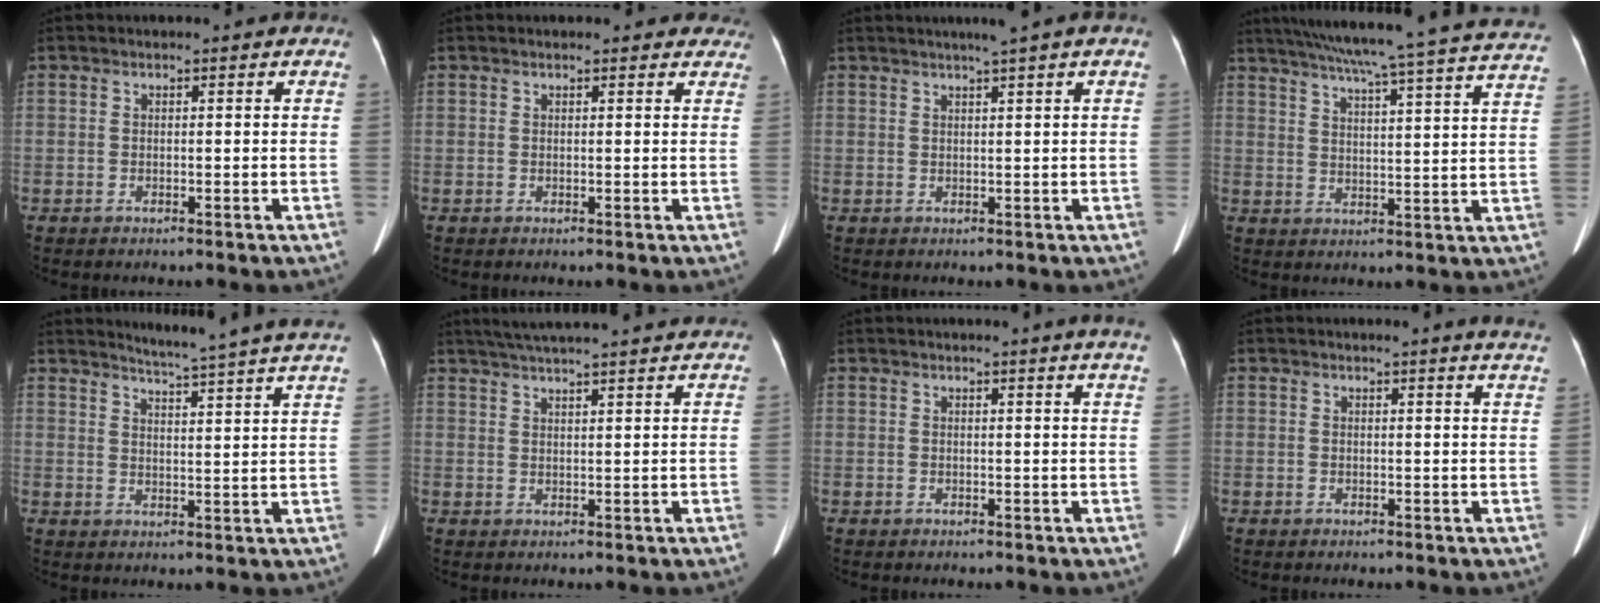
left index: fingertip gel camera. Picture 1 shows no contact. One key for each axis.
{"total": 6.3, "fx": 5.6, "fy": 2.0, "fz": 1.8, "tx": -0.006, "ty": 0.006, "tz": 0.045}
{"total": 3.2, "fx": 2.3, "fy": -0.9, "fz": 2.1, "tx": -0.031, "ty": 0.007, "tz": 0.039}
{"total": 29.6, "fx": 26.5, "fy": 0.0, "fz": 13.1, "tx": -0.213, "ty": -0.043, "tz": 0.326}
{"total": 15.9, "fx": 14.7, "fy": -2.0, "fz": 5.8, "tx": -0.095, "ty": -0.058, "tz": 0.175}
{"total": 15.3, "fx": 13.7, "fy": 0.4, "fz": 6.8, "tx": -0.119, "ty": 0.030, "tz": 0.183}
{"total": 4.7, "fx": 4.0, "fy": -1.1, "fz": 2.2, "tx": -0.029, "ty": -0.005, "tz": 0.029}
{"total": 6.8, "fx": 6.4, "fy": -0.6, "fz": 2.3, "tx": -0.024, "ty": -0.021, "tz": 0.046}